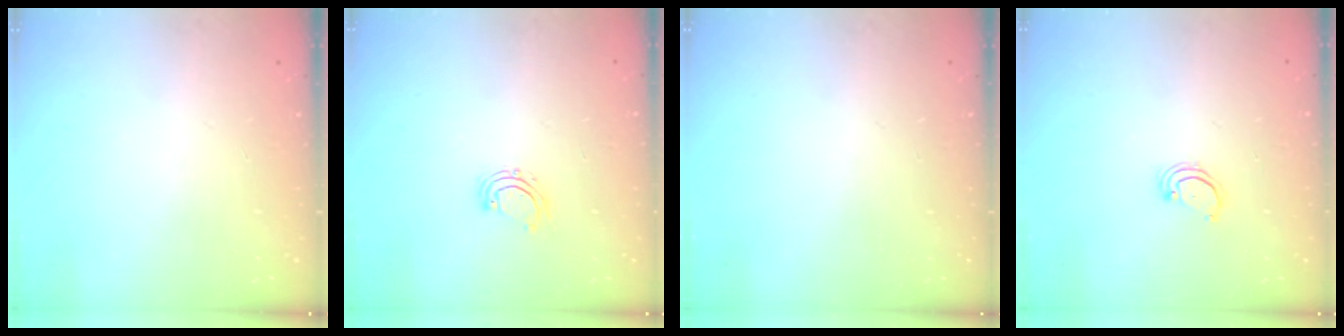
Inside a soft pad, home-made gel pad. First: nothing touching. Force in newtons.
{"total": 3.9, "press": 3.9, "slide": 0.2}
{"total": 0.0}
{"total": 2.8, "press": 2.8, "slide": 0.3}